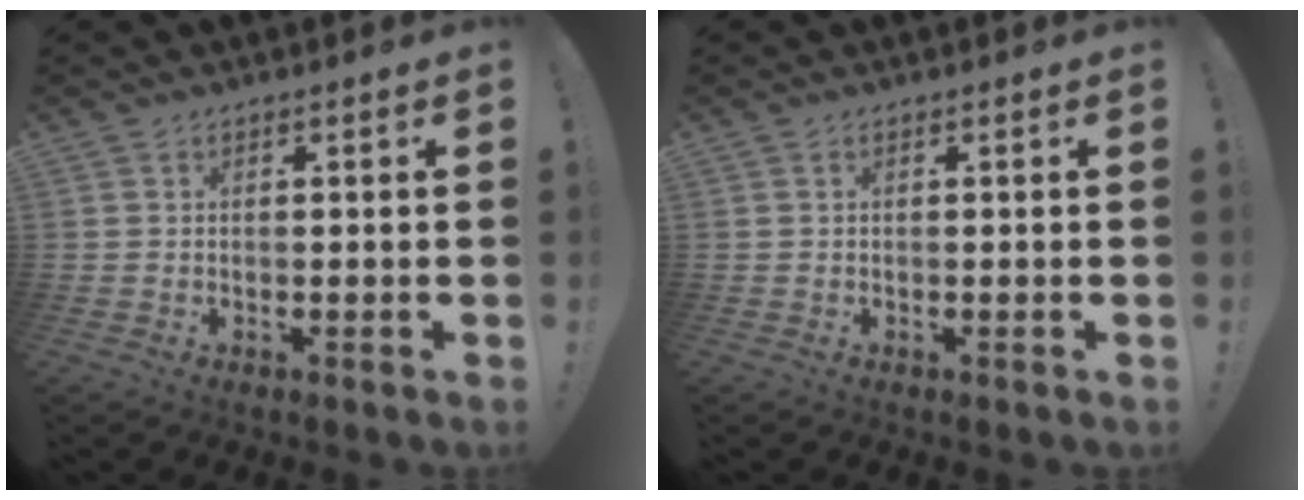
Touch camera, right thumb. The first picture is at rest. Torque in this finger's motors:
{"motor_torque": [0.20, -0.01, 0.05, -0.12, -0.01]}